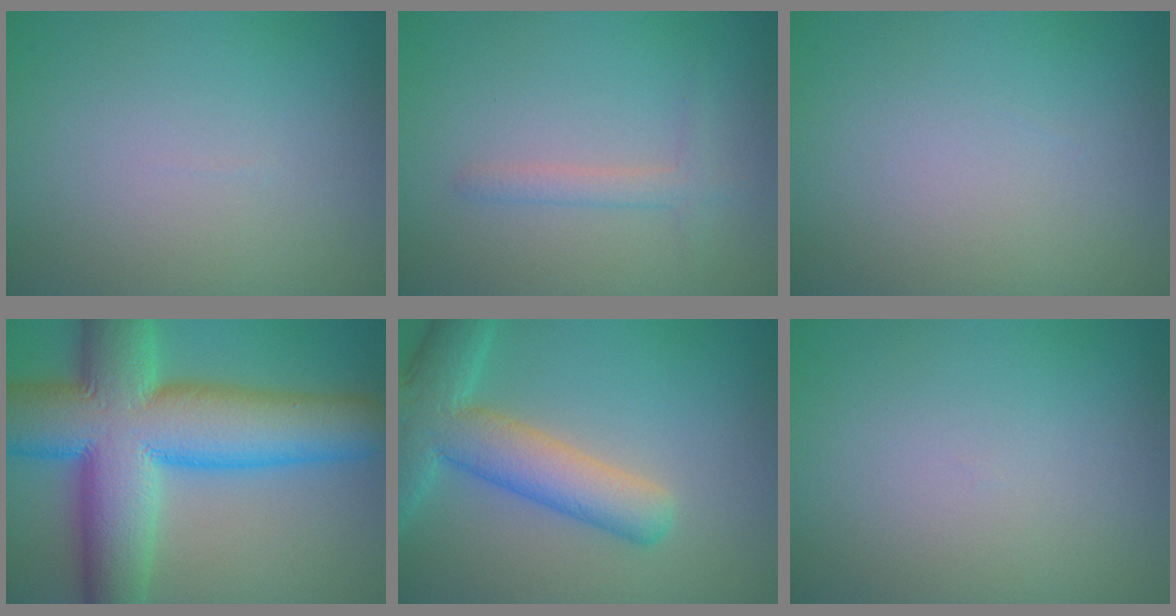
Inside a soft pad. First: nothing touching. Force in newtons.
{"total": 1.5, "press": 1.5, "slide": 0.0}
{"total": 0.0}
{"total": 15.4, "press": 15.4, "slide": 0.5}
{"total": 7.3, "press": 7.2, "slide": 0.5}
{"total": 0.0}